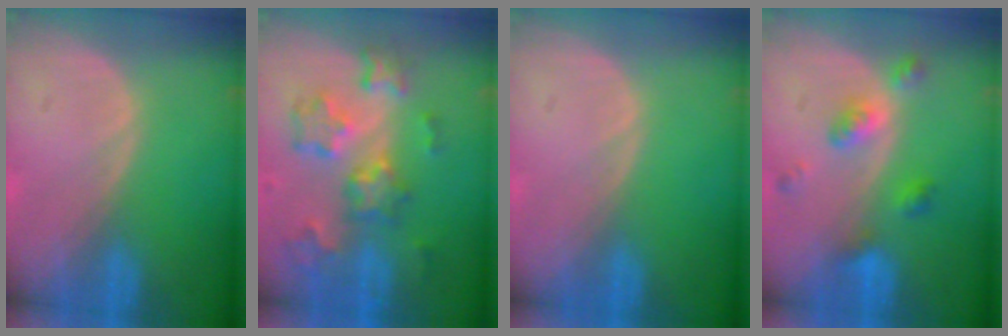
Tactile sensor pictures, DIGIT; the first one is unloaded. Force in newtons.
{"total": 9.2, "press": 8.1, "slide": 4.5}
{"total": 0.0}
{"total": 5.1, "press": 4.6, "slide": 2.2}